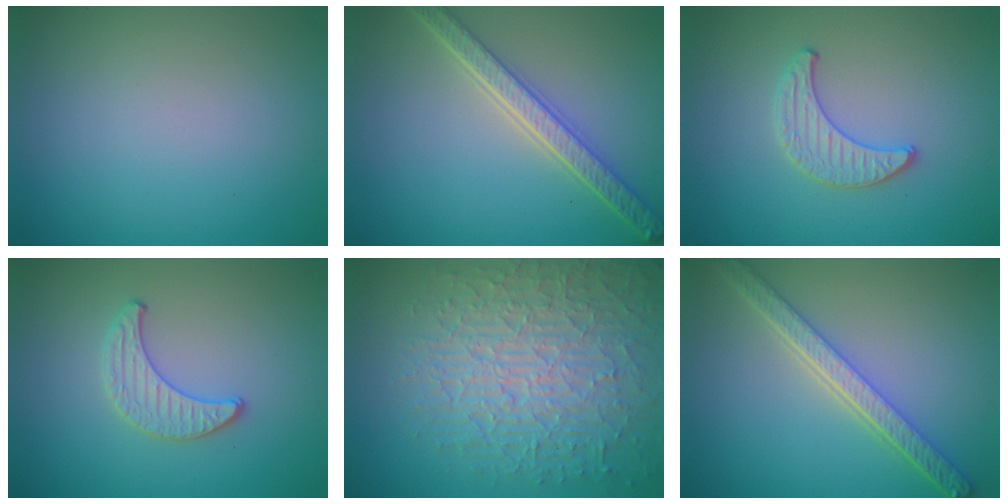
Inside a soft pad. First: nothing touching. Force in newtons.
{"total": 4.9, "press": 3.9, "slide": 3.0}
{"total": 1.5, "press": 1.5, "slide": 0.1}
{"total": 1.5, "press": 1.5, "slide": 0.1}
{"total": 8.7, "press": 6.1, "slide": 6.2}
{"total": 5.2, "press": 4.0, "slide": 3.3}